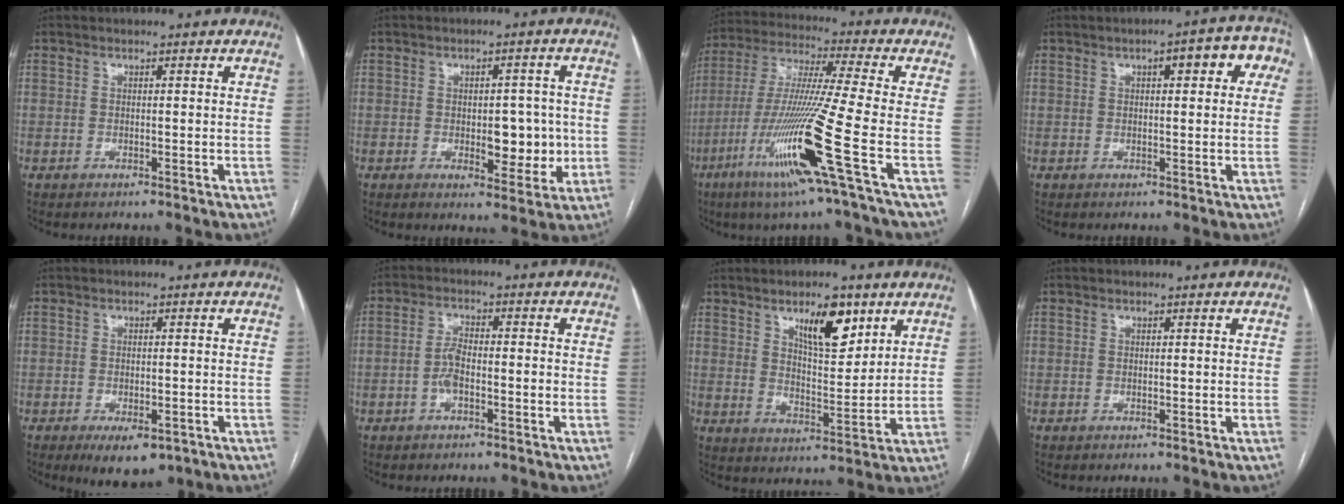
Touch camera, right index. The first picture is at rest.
{"total": 6.5, "force": [-0.7, 3.2, 5.6], "torque": [-0.064, 0.008, 0.001]}
{"total": 17.5, "force": [-7.0, -1.9, 15.9], "torque": [-0.331, -0.032, -0.137]}
{"total": 7.4, "force": [2.4, 2.2, 6.6], "torque": [-0.075, 0.028, 0.022]}
{"total": 6.6, "force": [-3.9, 3.0, 4.3], "torque": [-0.059, -0.005, -0.051]}
{"total": 3.5, "force": [-1.1, 1.3, 3.0], "torque": [-0.064, 0.010, -0.022]}
{"total": 9.2, "force": [5.3, 3.0, 6.8], "torque": [-0.114, -0.002, 0.093]}
{"total": 0.0}